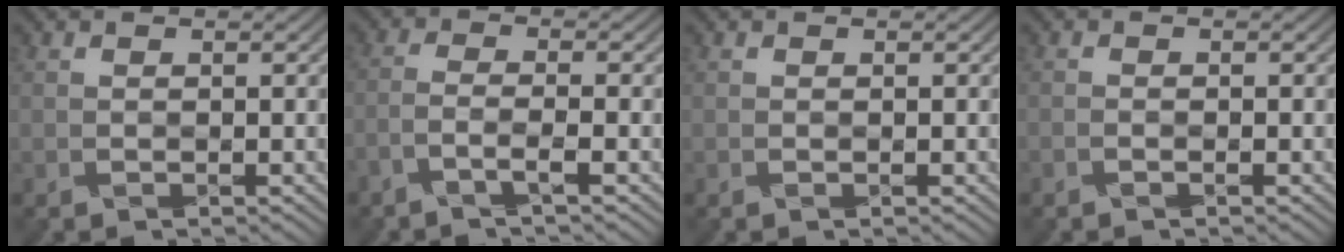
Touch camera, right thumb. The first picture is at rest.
{"total": 2.8, "force": [-1.9, 0.3, 2.1], "torque": [-0.032, 0.008, -0.057]}
{"total": 0.0}
{"total": 0.6, "force": [-0.4, 0.1, 0.3], "torque": [-0.003, 0.001, -0.011]}